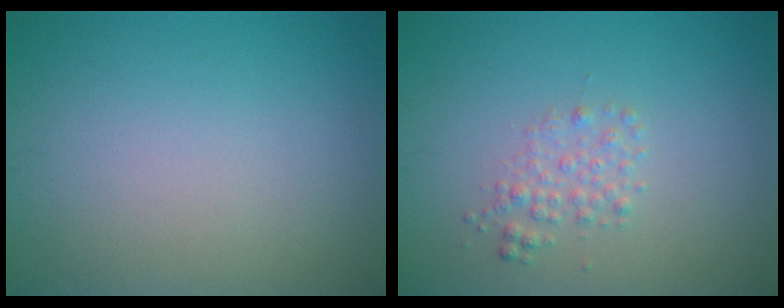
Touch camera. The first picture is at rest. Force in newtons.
{"total": 1.6, "press": 1.6, "slide": 0.0}